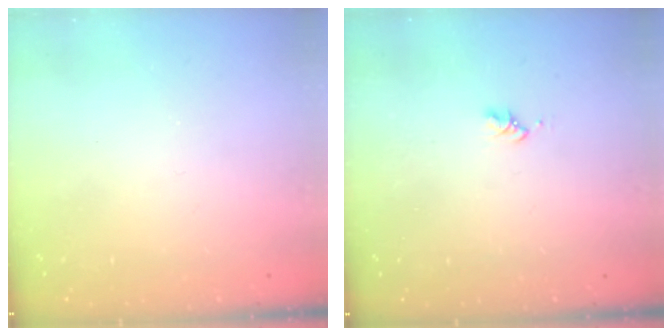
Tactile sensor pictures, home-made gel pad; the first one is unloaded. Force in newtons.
{"total": 1.7, "press": 1.7, "slide": 0.3}